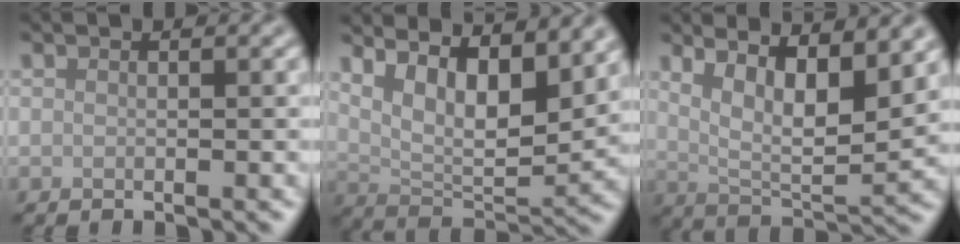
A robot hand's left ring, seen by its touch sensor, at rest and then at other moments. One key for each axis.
{"total": 9.9, "fx": 4.9, "fy": 3.9, "fz": 7.7, "tx": -0.126, "ty": -0.004, "tz": 0.083}
{"total": 9.1, "fx": 4.4, "fy": 2.8, "fz": 7.5, "tx": -0.119, "ty": 0.001, "tz": 0.072}